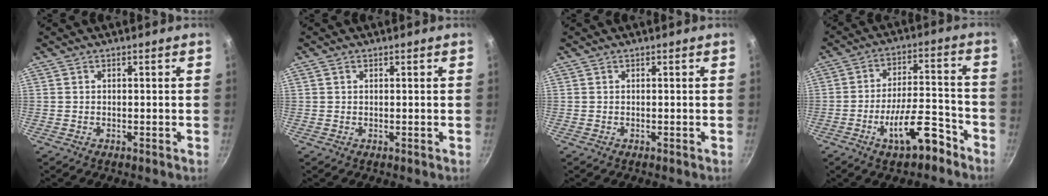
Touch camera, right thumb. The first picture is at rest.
{"total": 0.6, "force": [0.3, 0.4, 0.3], "torque": [-0.005, 0.002, 0.006]}
{"total": 0.0}
{"total": 12.1, "force": [-6.9, 4.4, 8.9], "torque": [-0.119, 0.058, -0.106]}